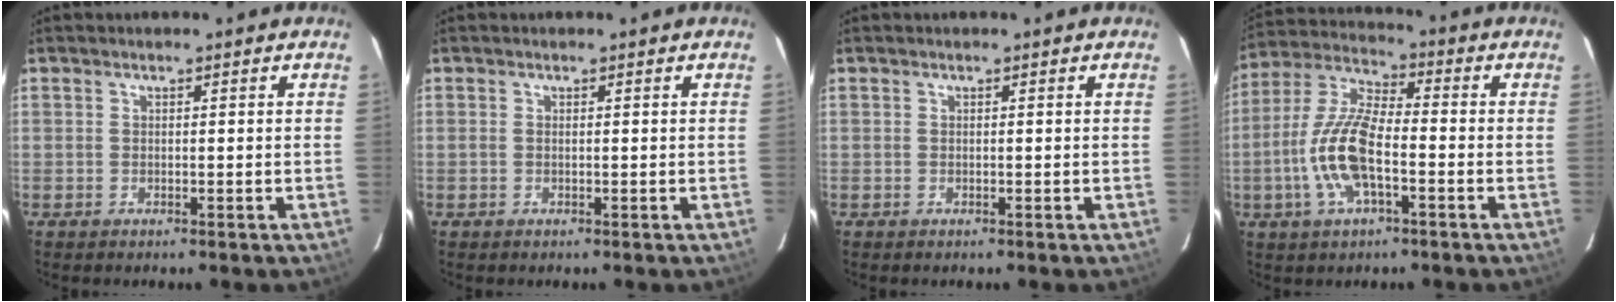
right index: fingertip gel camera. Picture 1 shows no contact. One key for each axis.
{"total": 0.0}
{"total": 0.0}
{"total": 13.2, "fx": -3.7, "fy": 4.8, "fz": 11.7, "tx": -0.250, "ty": 0.002, "tz": -0.076}